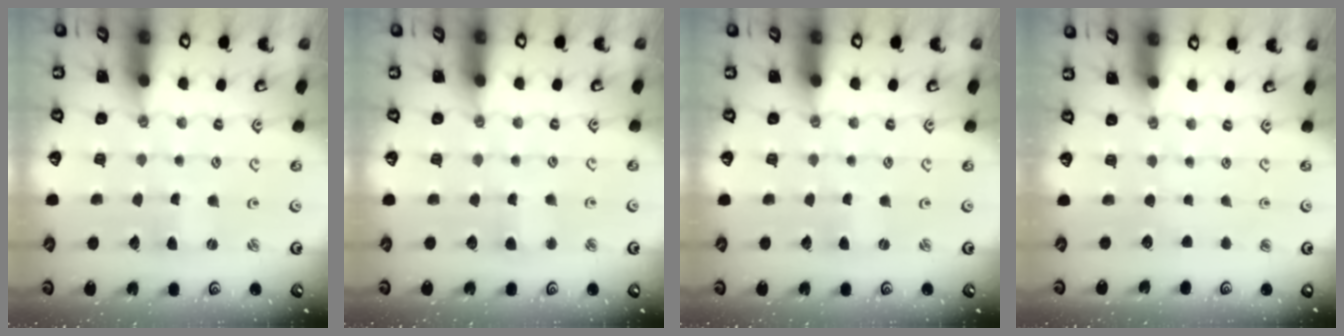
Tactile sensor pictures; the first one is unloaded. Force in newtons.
{"total": 3.6, "press": 3.6, "slide": 0.4}
{"total": 0.0}
{"total": 0.0}